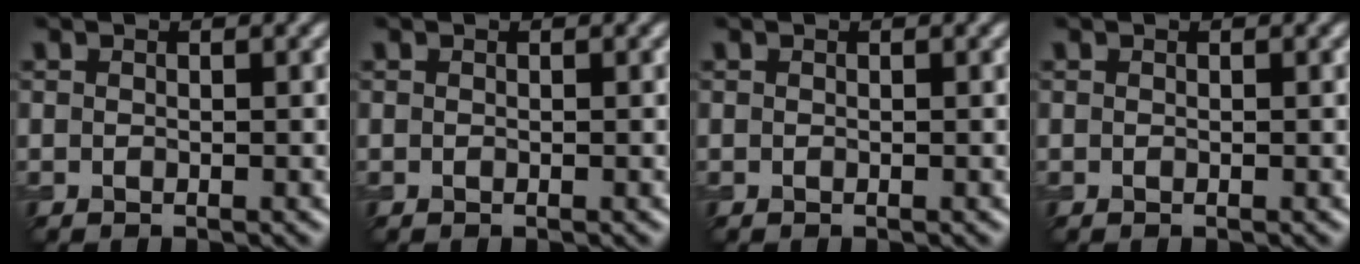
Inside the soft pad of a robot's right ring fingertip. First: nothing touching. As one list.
[{"total": 0.0}, {"total": 0.0}, {"total": 0.0}]